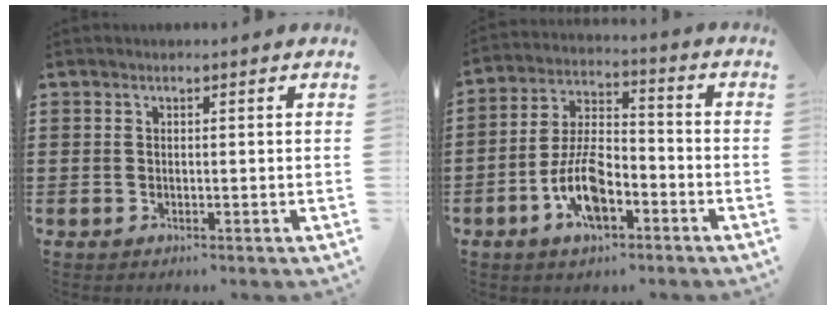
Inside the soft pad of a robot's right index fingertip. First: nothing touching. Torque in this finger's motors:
{"motor_torque": [2.14, 0.00, 1.02, 0.21]}